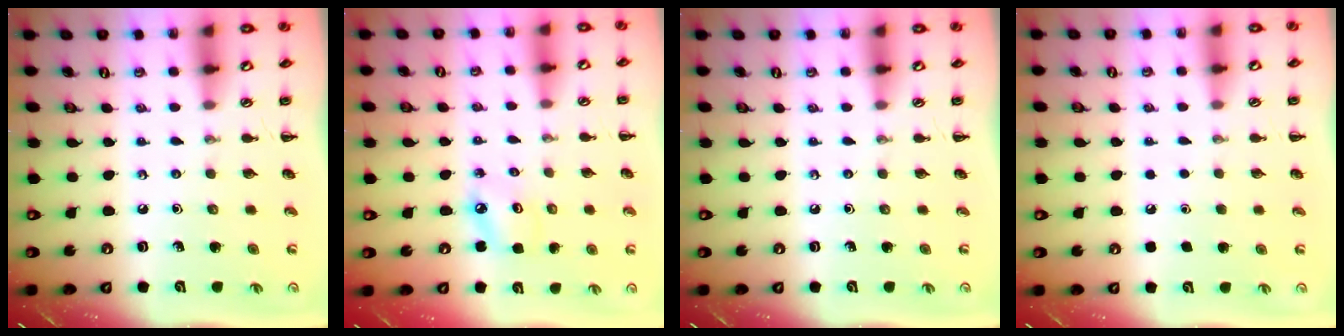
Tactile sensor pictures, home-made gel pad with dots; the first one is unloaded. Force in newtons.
{"total": 3.6, "press": 3.5, "slide": 0.5}
{"total": 0.0}
{"total": 1.7, "press": 1.7, "slide": 0.1}